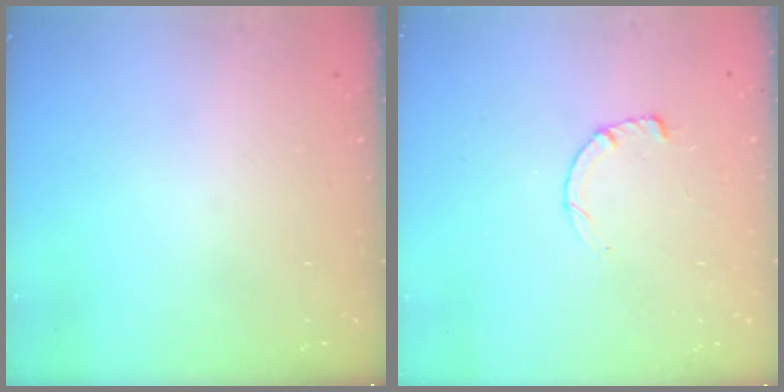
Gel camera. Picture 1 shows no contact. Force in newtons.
{"total": 3.4, "press": 3.4, "slide": 0.4}